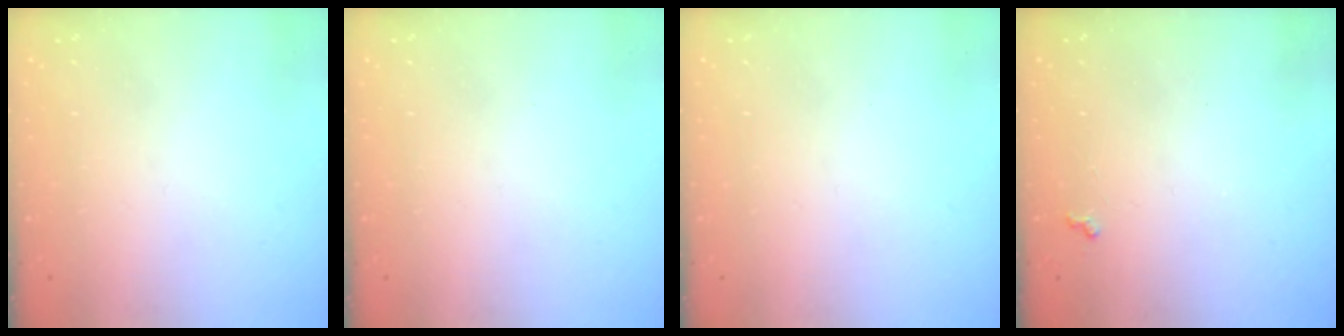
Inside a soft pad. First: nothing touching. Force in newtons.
{"total": 0.0}
{"total": 0.0}
{"total": 4.1, "press": 4.0, "slide": 0.6}